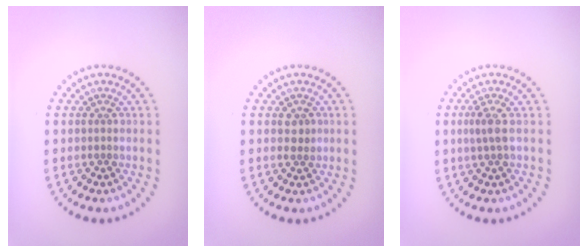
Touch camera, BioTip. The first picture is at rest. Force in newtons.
{"total": 1.1, "press": 1.0, "slide": 0.3}
{"total": 1.3, "press": 1.3, "slide": 0.5}